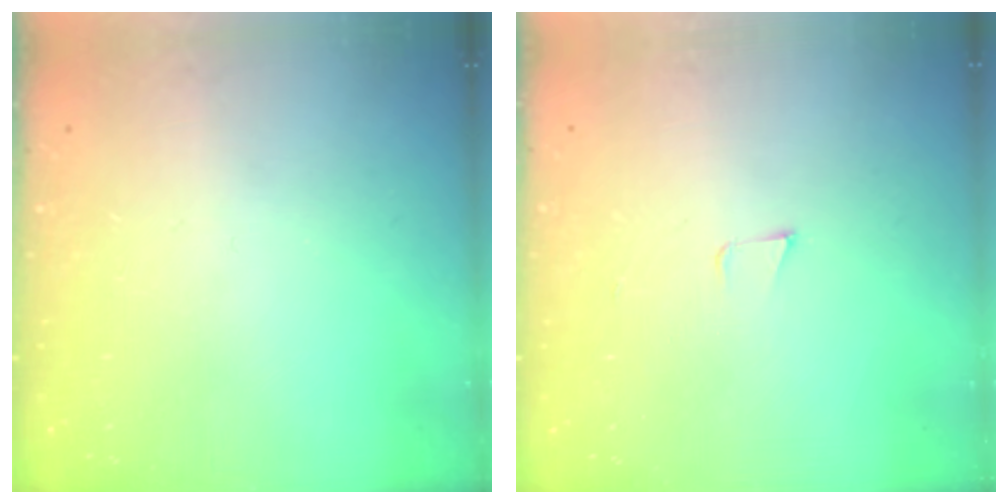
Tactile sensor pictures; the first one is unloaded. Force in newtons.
{"total": 3.4, "press": 2.1, "slide": 2.7}